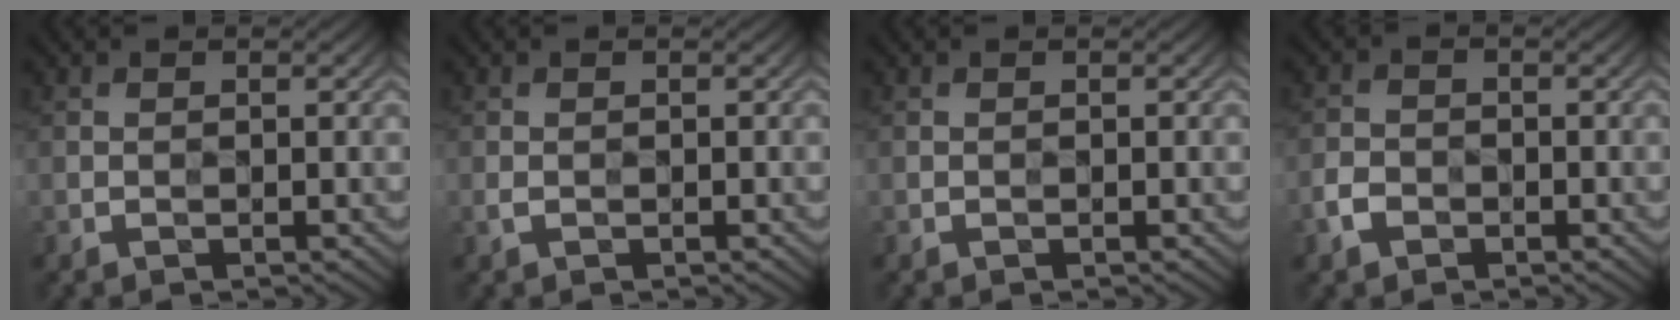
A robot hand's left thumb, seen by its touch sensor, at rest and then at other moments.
{"total": 0.7, "force": [-0.3, 0.4, 0.4], "torque": [-0.017, 0.002, -0.004]}
{"total": 0.0}
{"total": 2.4, "force": [-1.6, 1.6, 0.9], "torque": [-0.023, 0.005, -0.034]}